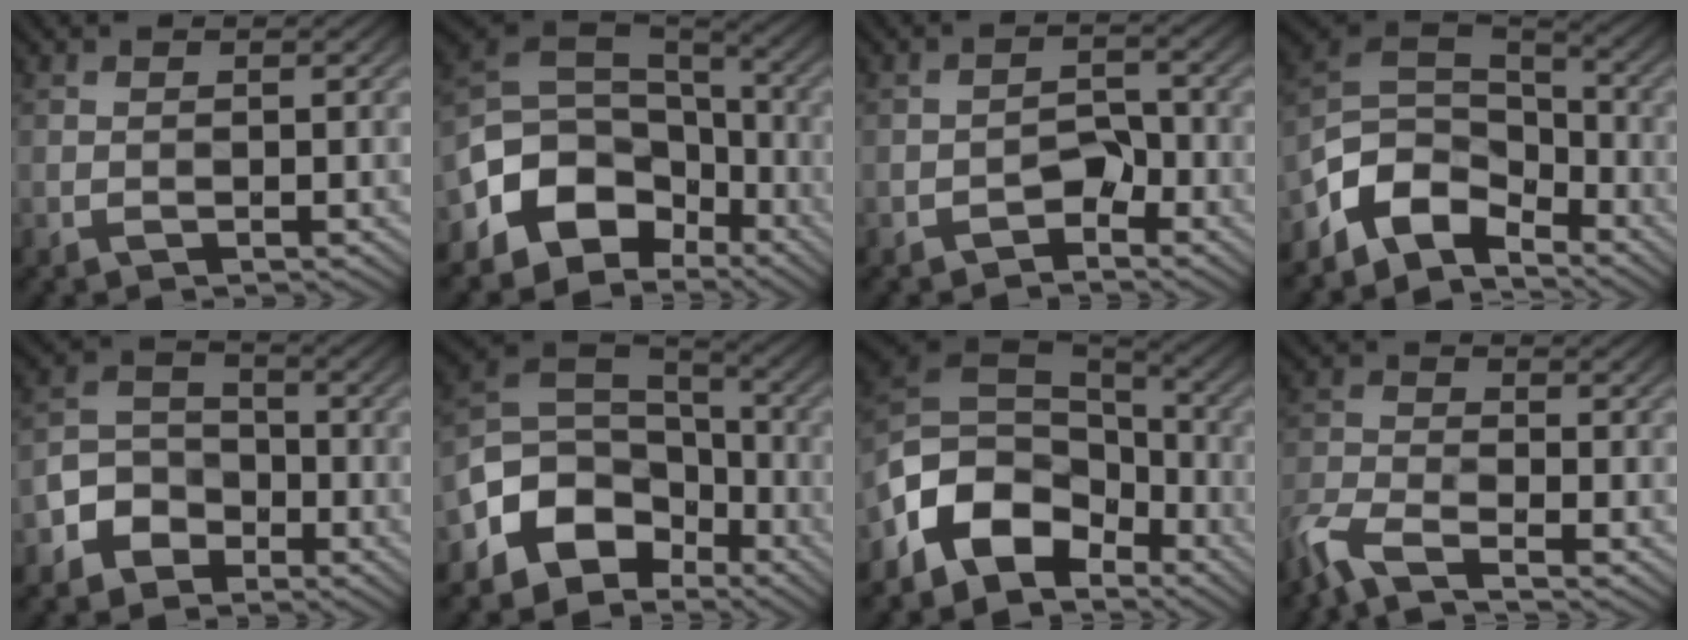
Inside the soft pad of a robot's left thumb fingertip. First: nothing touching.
{"total": 11.8, "force": [-5.0, 8.6, 6.2], "torque": [-0.153, -0.021, -0.079]}
{"total": 2.5, "force": [-1.8, 1.2, 1.1], "torque": [-0.020, 0.008, -0.031]}
{"total": 9.2, "force": [-5.8, 5.5, 4.6], "torque": [-0.114, -0.006, -0.111]}
{"total": 6.0, "force": [-3.8, 4.3, 1.9], "torque": [-0.052, -0.003, -0.090]}
{"total": 10.5, "force": [-5.2, 7.5, 5.3], "torque": [-0.133, -0.013, -0.089]}
{"total": 11.0, "force": [-5.1, 7.4, 6.4], "torque": [-0.158, -0.010, -0.093]}
{"total": 6.1, "force": [-4.8, 1.9, 3.3], "torque": [-0.087, -0.018, -0.100]}